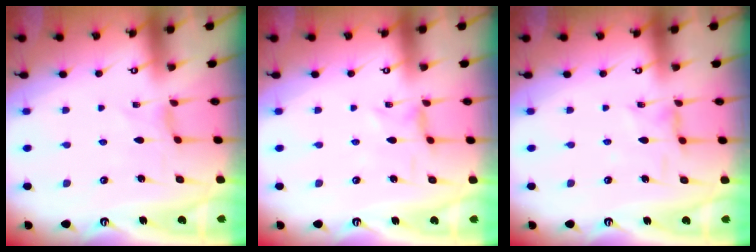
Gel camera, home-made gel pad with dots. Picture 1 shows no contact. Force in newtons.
{"total": 0.6, "press": 0.5, "slide": 0.2}
{"total": 3.5, "press": 3.5, "slide": 0.2}